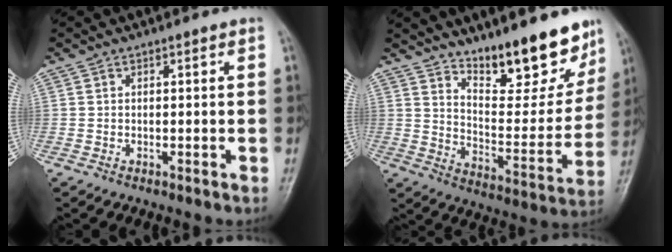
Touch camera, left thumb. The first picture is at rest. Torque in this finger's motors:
{"motor_torque": [0.37, 0.68, 1.44, -1.33, 0.22]}